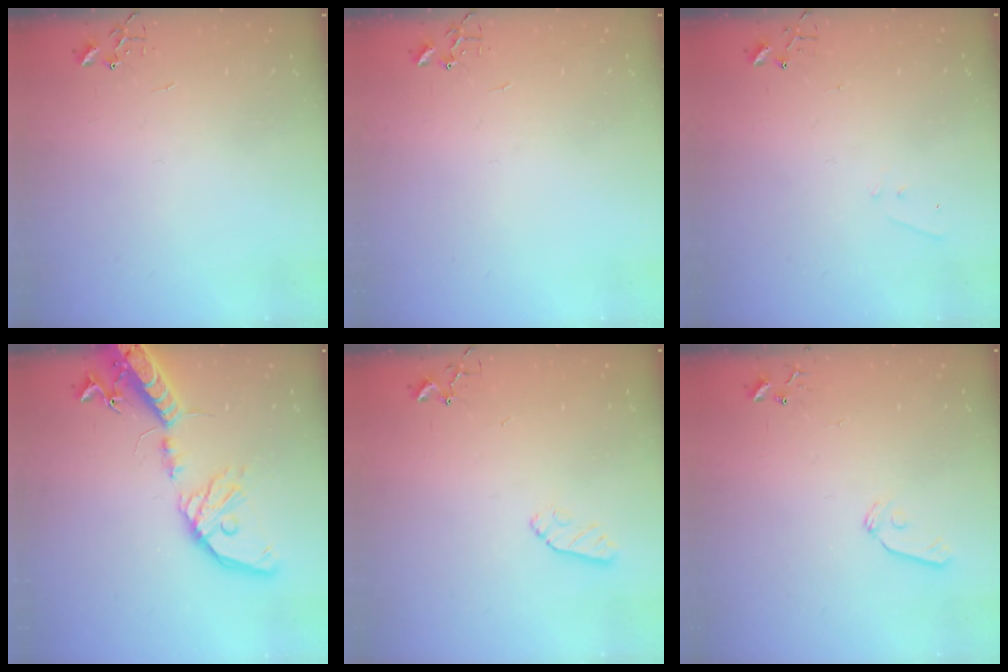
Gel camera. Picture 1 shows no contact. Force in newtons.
{"total": 0.0}
{"total": 4.2, "press": 4.1, "slide": 0.6}
{"total": 19.5, "press": 19.2, "slide": 3.6}
{"total": 7.2, "press": 7.1, "slide": 0.8}
{"total": 7.3, "press": 7.3, "slide": 0.7}